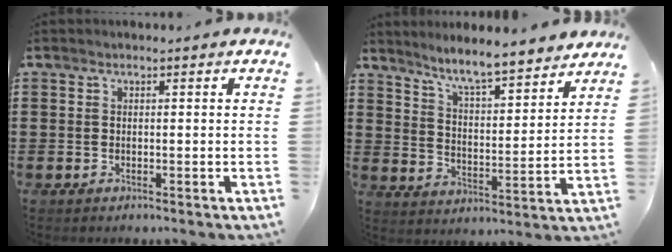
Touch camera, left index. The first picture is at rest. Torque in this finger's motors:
{"motor_torque": [0.32, 0.38, 0.06, -0.01]}